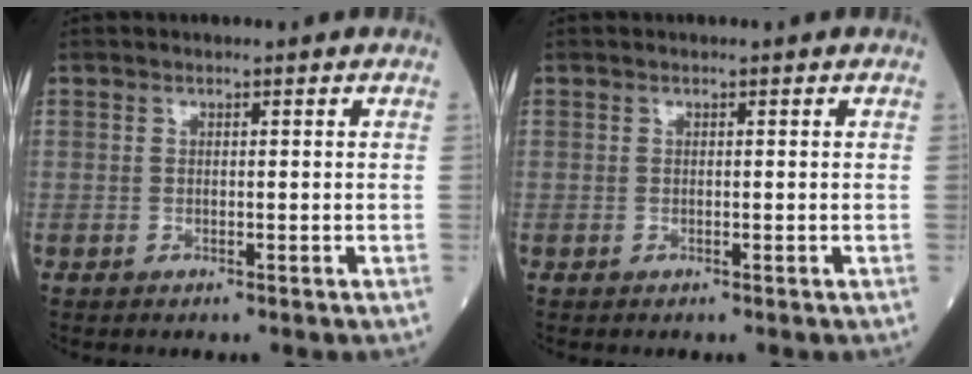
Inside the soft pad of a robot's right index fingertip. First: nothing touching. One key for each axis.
{"total": 0.0}